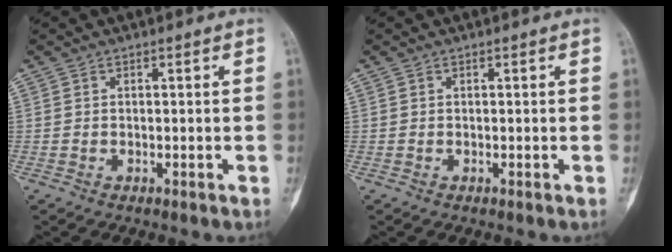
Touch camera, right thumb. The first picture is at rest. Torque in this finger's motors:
{"motor_torque": [0.30, -0.24, -0.29, -0.15, -0.07]}